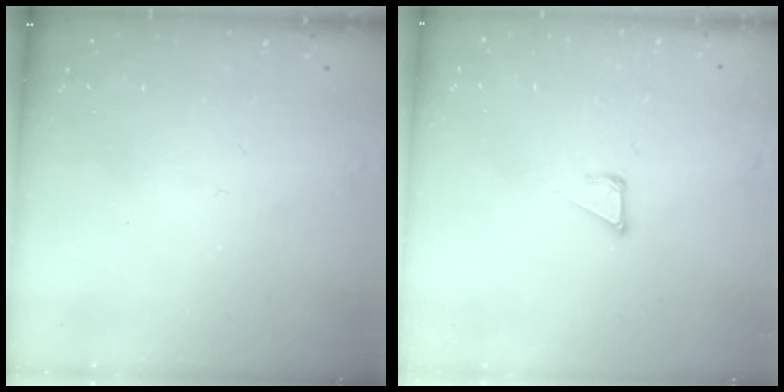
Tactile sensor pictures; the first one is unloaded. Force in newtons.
{"total": 2.8, "press": 2.8, "slide": 0.1}